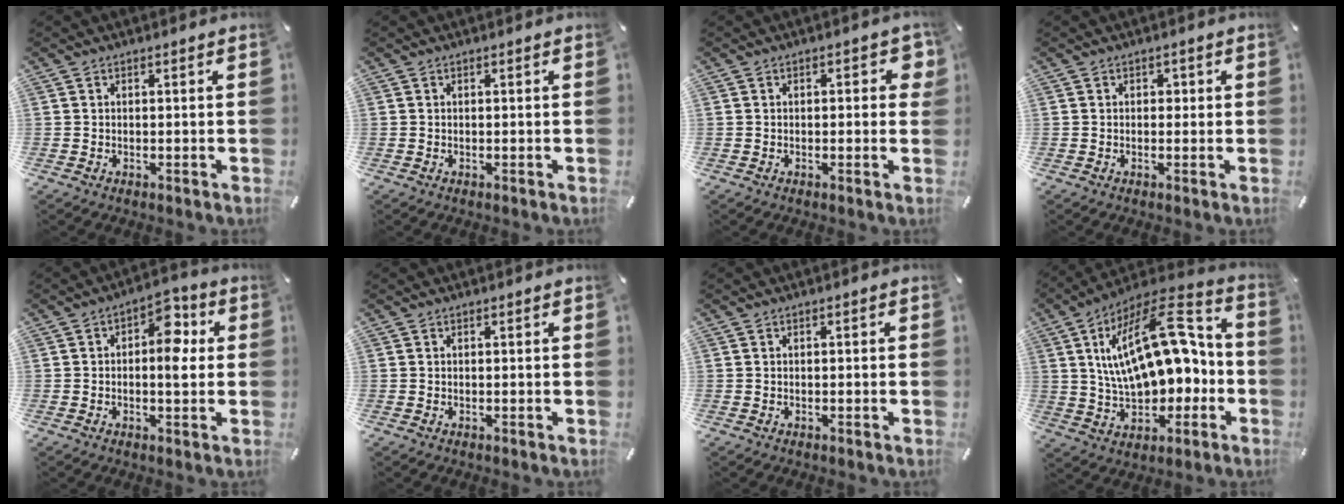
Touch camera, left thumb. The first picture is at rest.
{"total": 0.0}
{"total": 3.8, "force": [0.5, 1.9, 3.3], "torque": [-0.040, 0.002, 0.002]}
{"total": 1.2, "force": [0.0, 1.1, 0.4], "torque": [-0.002, 0.004, -0.004]}
{"total": 8.0, "force": [0.5, 4.4, 6.7], "torque": [-0.069, -0.005, -0.003]}
{"total": 0.0}
{"total": 0.6, "force": [-0.2, 0.3, 0.5], "torque": [-0.009, 0.000, -0.004]}
{"total": 23.5, "force": [4.3, 13.6, 18.8], "torque": [-0.305, -0.009, 0.077]}